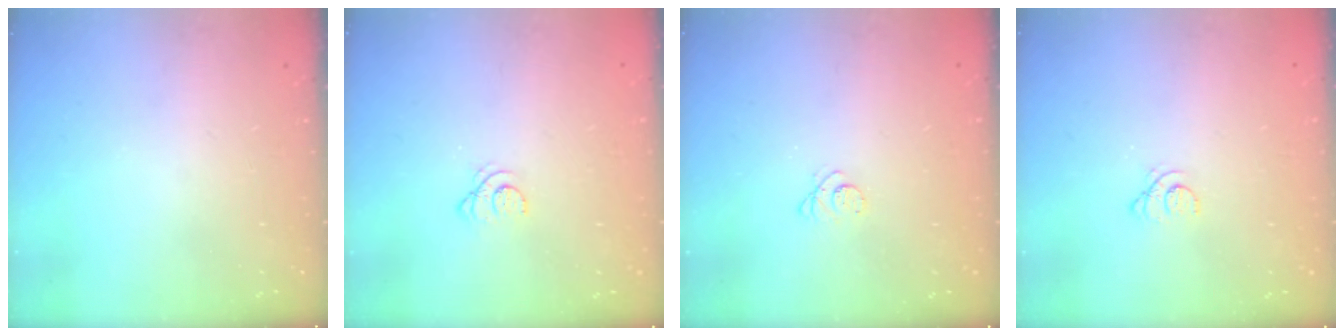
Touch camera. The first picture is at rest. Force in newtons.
{"total": 2.0, "press": 2.0, "slide": 0.2}
{"total": 2.6, "press": 2.5, "slide": 0.3}
{"total": 1.5, "press": 1.4, "slide": 0.2}